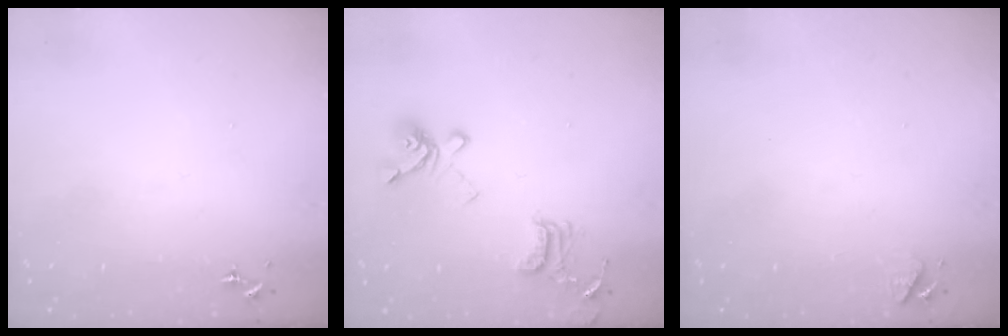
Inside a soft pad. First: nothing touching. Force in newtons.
{"total": 16.5, "press": 16.4, "slide": 1.6}
{"total": 4.9, "press": 4.8, "slide": 0.7}